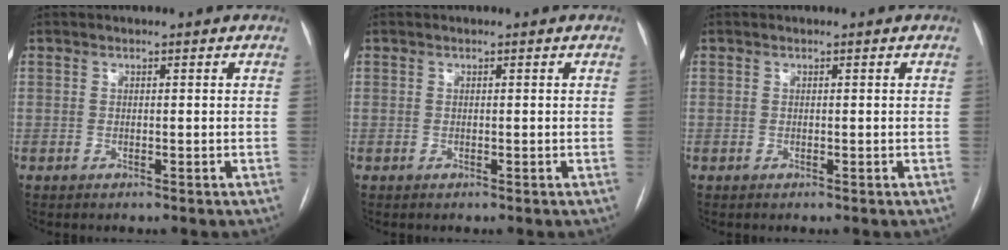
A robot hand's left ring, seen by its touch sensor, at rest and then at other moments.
{"total": 0.0}
{"total": 0.0}